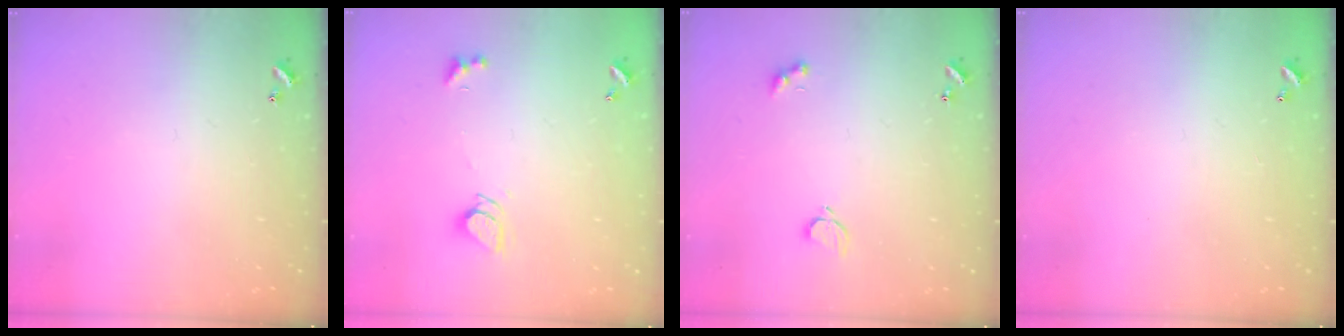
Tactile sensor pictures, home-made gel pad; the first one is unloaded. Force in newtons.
{"total": 3.6, "press": 3.6, "slide": 0.4}
{"total": 2.1, "press": 2.1, "slide": 0.5}
{"total": 2.8, "press": 2.8, "slide": 0.1}